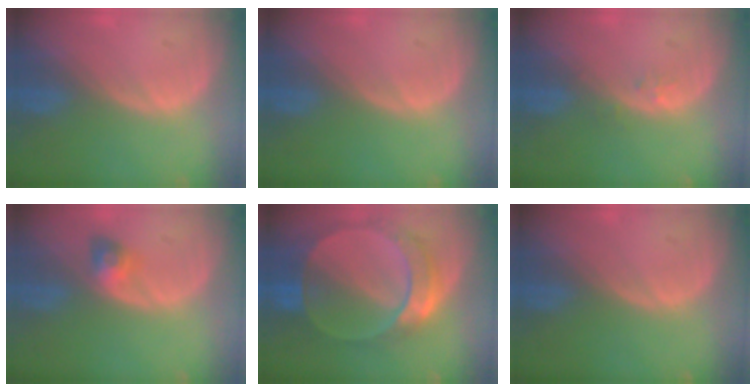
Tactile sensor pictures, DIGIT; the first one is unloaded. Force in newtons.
{"total": 0.0}
{"total": 0.9, "press": 0.9, "slide": 0.2}
{"total": 3.0, "press": 2.6, "slide": 1.3}
{"total": 9.5, "press": 8.2, "slide": 4.8}
{"total": 0.0}